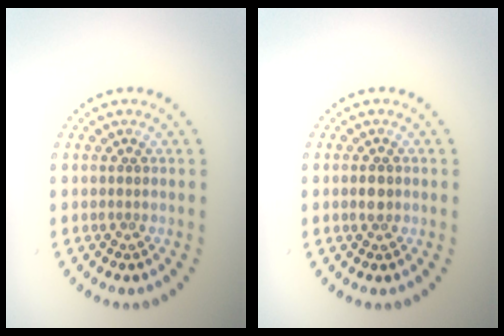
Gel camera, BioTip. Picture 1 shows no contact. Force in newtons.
{"total": 1.5, "press": 1.5, "slide": 0.3}